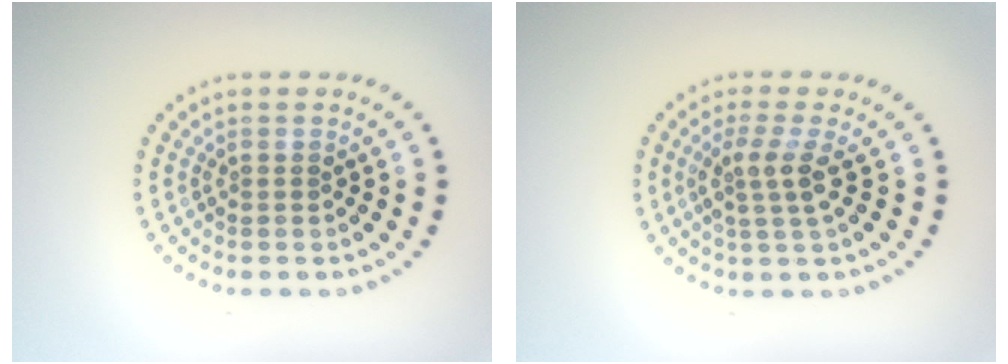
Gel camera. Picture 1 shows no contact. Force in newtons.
{"total": 2.7, "press": 2.0, "slide": 1.9}